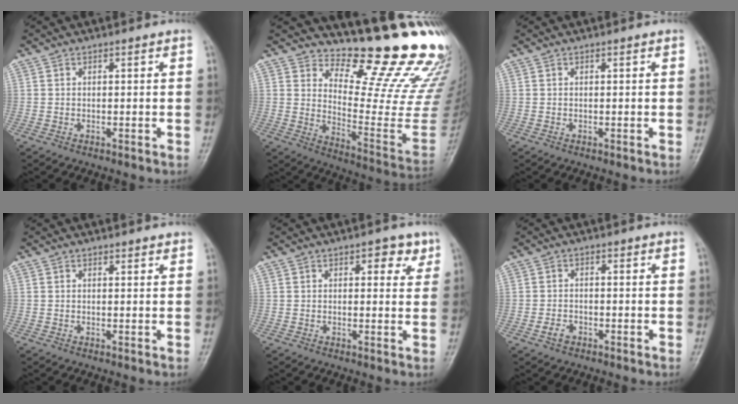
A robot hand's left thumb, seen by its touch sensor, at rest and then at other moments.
{"total": 21.5, "force": [18.2, 4.7, 10.3], "torque": [-0.092, -0.188, 0.244]}
{"total": 0.0}
{"total": 1.1, "force": [1.0, 0.4, 0.3], "torque": [0.001, -0.005, 0.012]}
{"total": 4.1, "force": [2.2, 2.3, 2.6], "torque": [-0.006, -0.007, 0.021]}
{"total": 2.2, "force": [-1.2, 1.6, 1.0], "torque": [-0.015, 0.008, -0.021]}